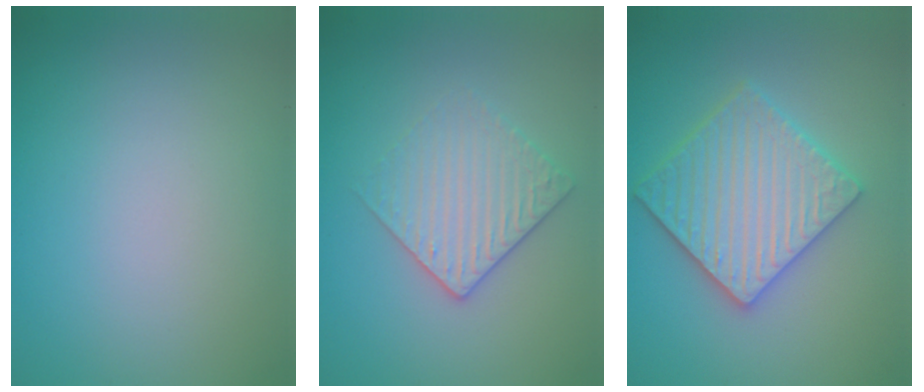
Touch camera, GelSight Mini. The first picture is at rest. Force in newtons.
{"total": 3.0, "press": 2.7, "slide": 1.3}
{"total": 5.9, "press": 5.8, "slide": 1.1}